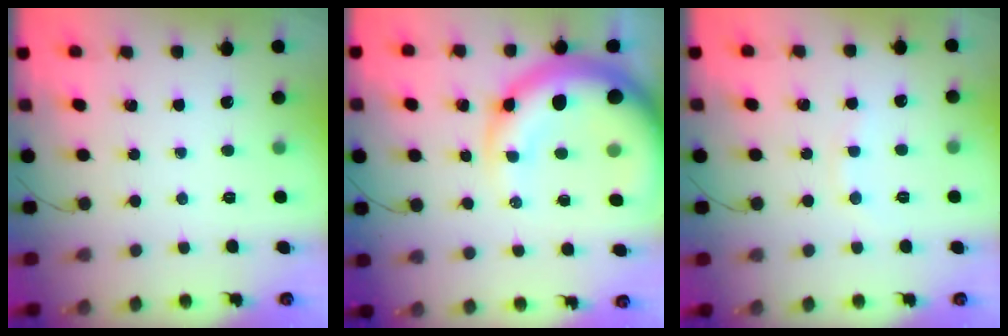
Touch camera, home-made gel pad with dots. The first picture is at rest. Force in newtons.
{"total": 16.3, "press": 15.6, "slide": 4.7}
{"total": 4.8, "press": 4.7, "slide": 1.3}